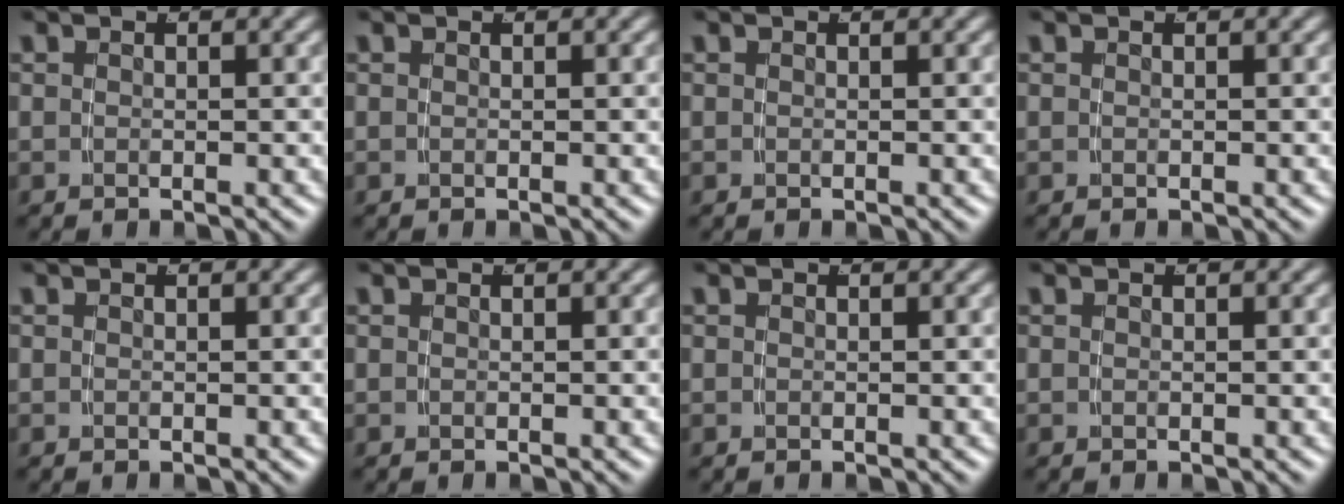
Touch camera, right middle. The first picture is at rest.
{"total": 0.0}
{"total": 0.0}
{"total": 0.0}
{"total": 0.0}
{"total": 0.0}
{"total": 0.0}
{"total": 0.0}